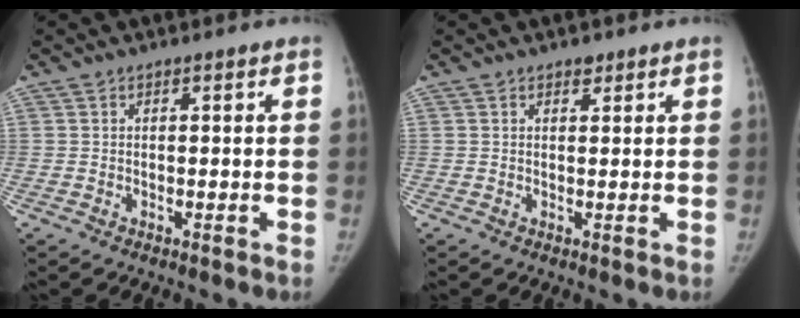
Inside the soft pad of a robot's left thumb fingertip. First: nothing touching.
{"total": 1.0, "force": [0.9, 0.5, 0.3], "torque": [0.002, -0.007, 0.012]}